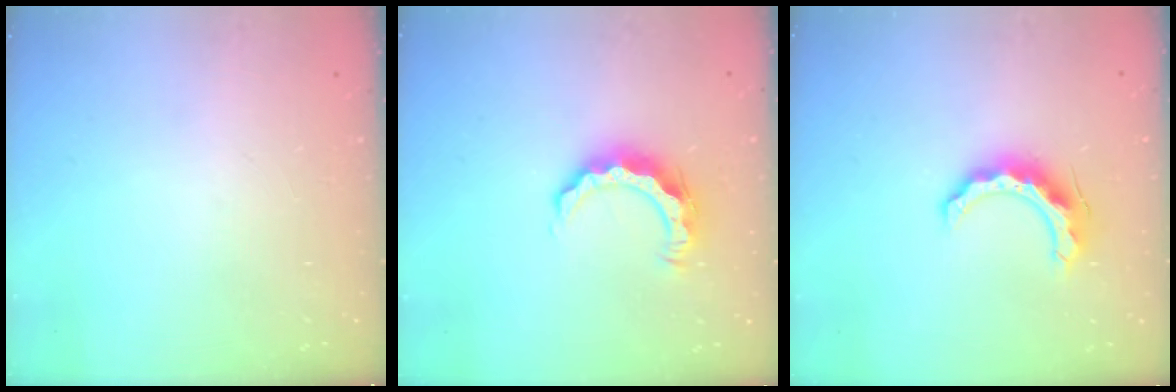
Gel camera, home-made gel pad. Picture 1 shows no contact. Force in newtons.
{"total": 8.2, "press": 8.2, "slide": 0.4}
{"total": 10.8, "press": 10.8, "slide": 0.4}